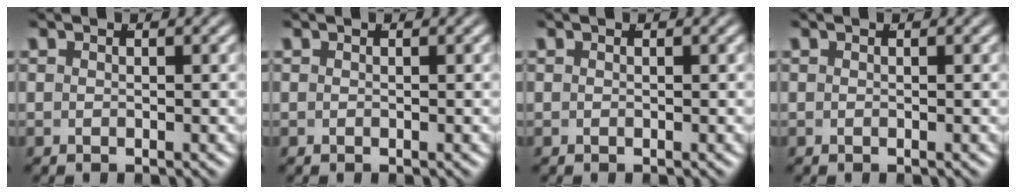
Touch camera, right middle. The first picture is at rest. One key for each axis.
{"total": 0.0}
{"total": 0.0}
{"total": 0.0}